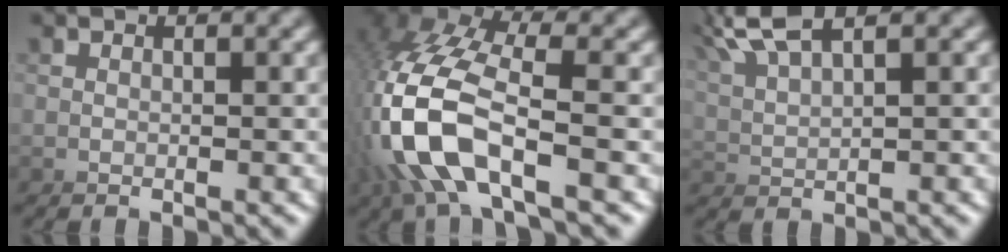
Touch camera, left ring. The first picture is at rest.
{"total": 4.2, "force": [-1.7, 2.3, 3.1], "torque": [-0.159, -0.015, -0.028]}
{"total": 2.6, "force": [2.6, -0.2, 0.5], "torque": [-0.067, 0.007, 0.044]}